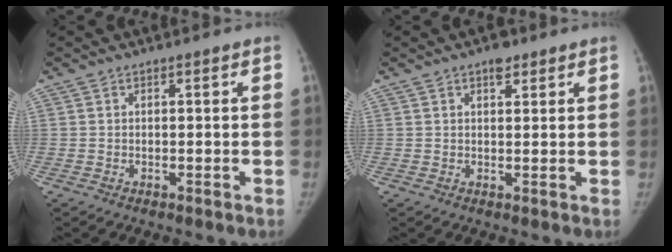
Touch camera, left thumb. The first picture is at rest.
{"total": 2.6, "force": [1.7, 1.4, 1.5], "torque": [-0.010, -0.006, 0.024]}